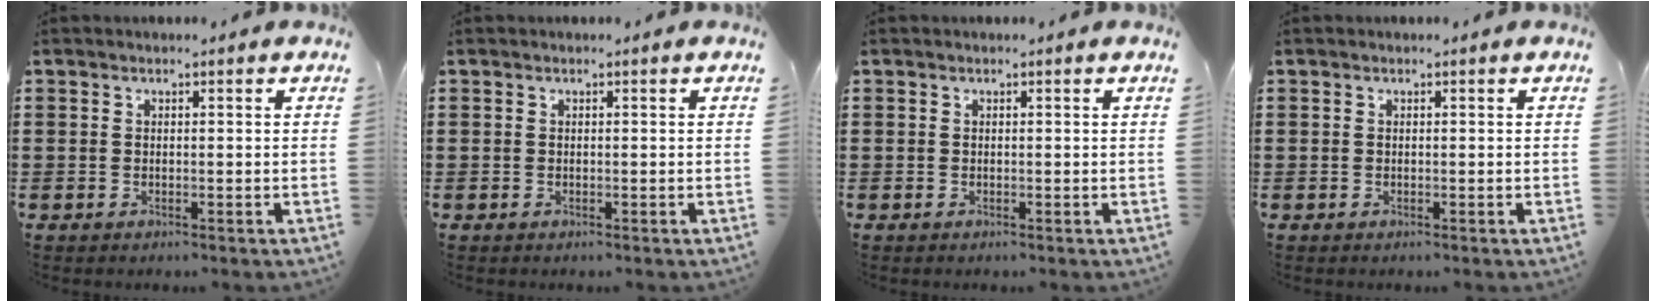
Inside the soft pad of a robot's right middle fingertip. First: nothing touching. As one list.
[{"total": 0.0}, {"total": 0.0}, {"total": 0.0}]